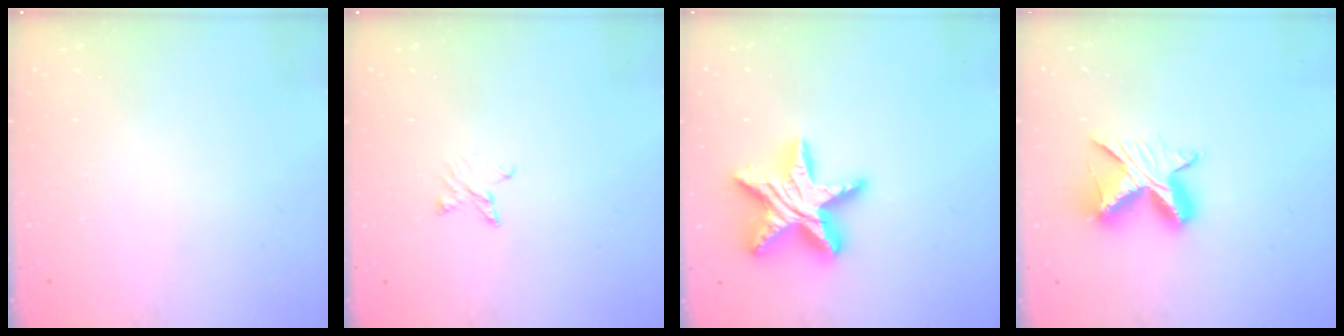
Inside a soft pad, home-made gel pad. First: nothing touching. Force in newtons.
{"total": 3.7, "press": 3.7, "slide": 0.4}
{"total": 18.2, "press": 18.2, "slide": 1.3}
{"total": 9.8, "press": 9.8, "slide": 0.0}